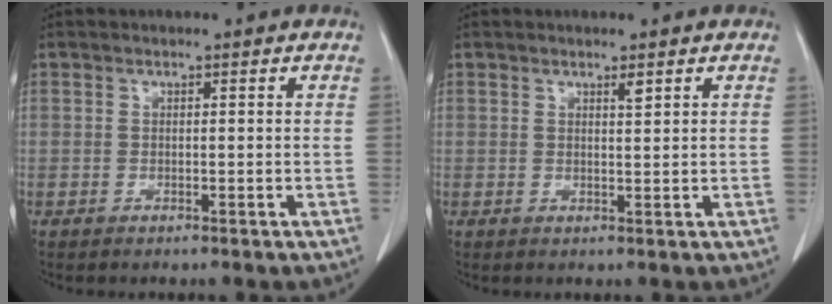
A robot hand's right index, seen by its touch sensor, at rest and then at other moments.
{"total": 1.0, "force": [0.7, 0.1, 0.7], "torque": [-0.015, -0.006, 0.012]}